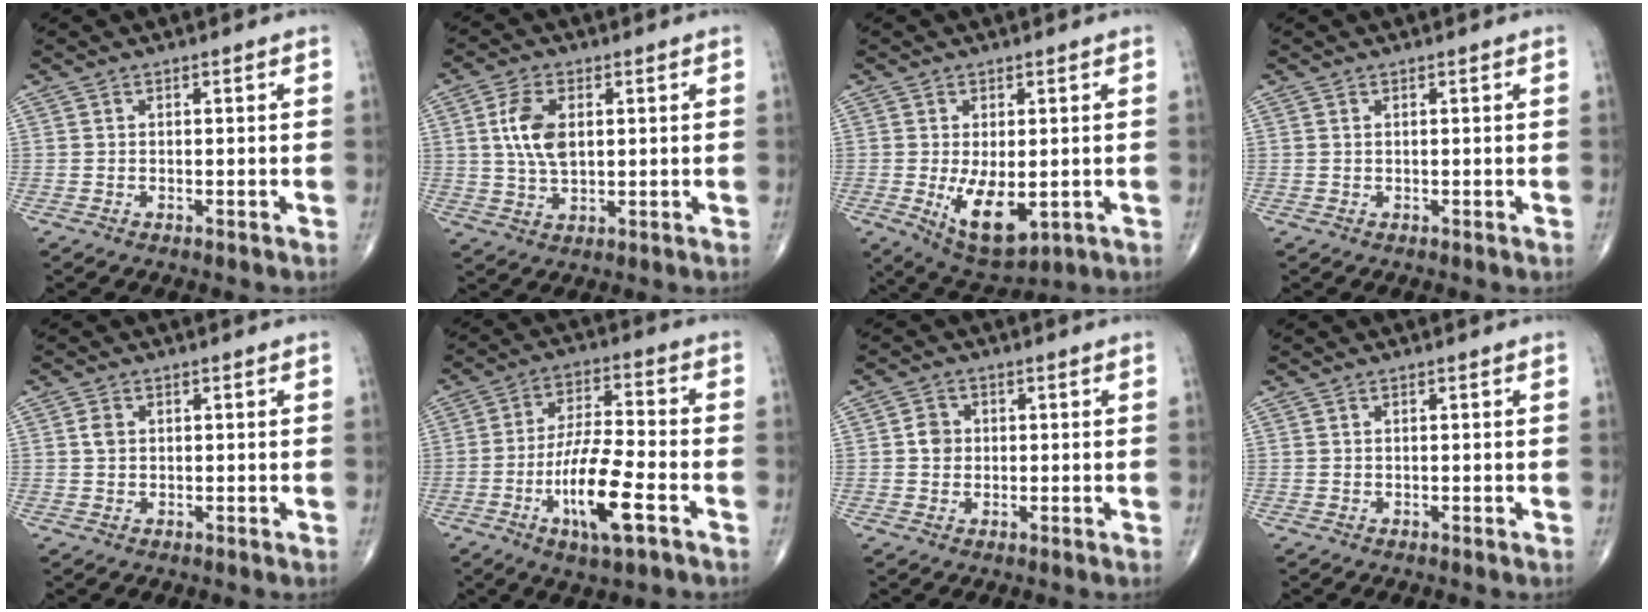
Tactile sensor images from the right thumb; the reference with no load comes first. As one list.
[{"total": 7.9, "force": [1.6, 4.4, 6.4], "torque": [-0.124, -0.003, 0.033]}, {"total": 9.6, "force": [-1.7, 4.7, 8.2], "torque": [-0.126, -0.021, -0.012]}, {"total": 0.0}, {"total": 1.4, "force": [0.4, 1.0, 0.9], "torque": [-0.017, 0.002, 0.008]}, {"total": 13.6, "force": [-5.4, 3.5, 12.0], "torque": [-0.226, 0.020, -0.096]}, {"total": 3.1, "force": [0.2, 2.8, 1.4], "torque": [-0.012, 0.004, -0.002]}, {"total": 0.0}]